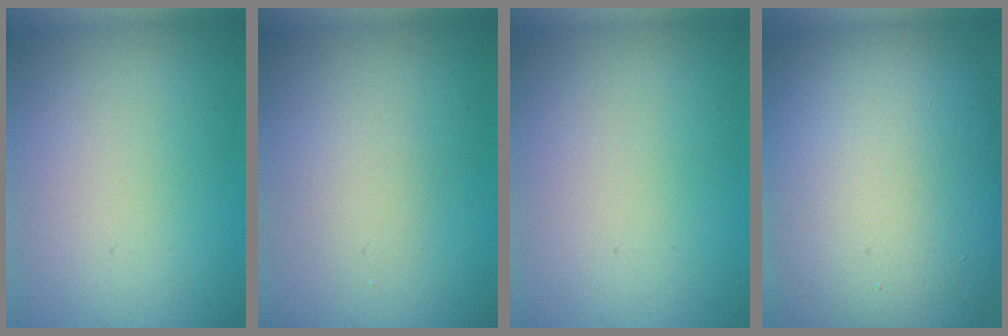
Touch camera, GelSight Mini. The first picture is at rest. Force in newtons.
{"total": 1.5, "press": 1.5, "slide": 0.1}
{"total": 0.0}
{"total": 17.2, "press": 17.1, "slide": 1.6}